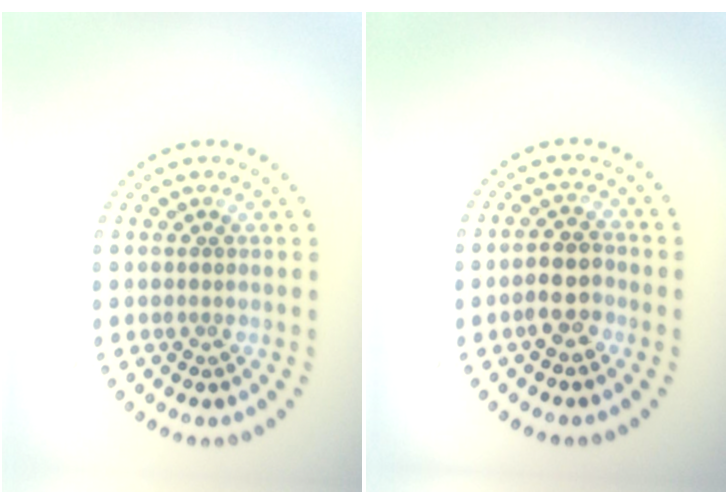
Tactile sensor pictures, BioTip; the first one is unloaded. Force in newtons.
{"total": 2.8, "press": 2.6, "slide": 0.9}